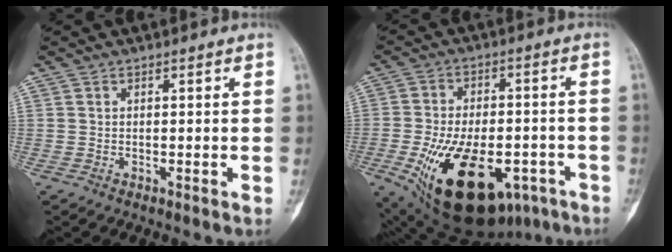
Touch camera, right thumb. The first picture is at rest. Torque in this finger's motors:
{"motor_torque": [2.43, 1.99, 2.17, -0.60, 0.55]}